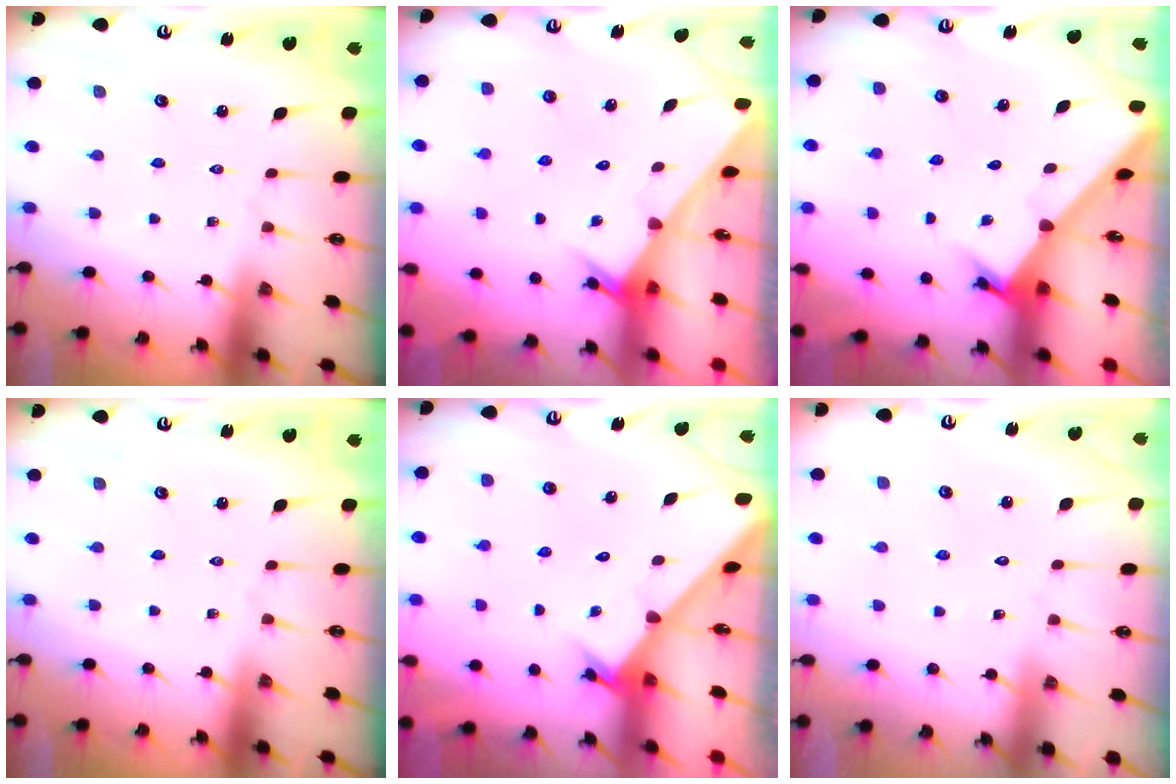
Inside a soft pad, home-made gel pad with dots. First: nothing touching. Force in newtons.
{"total": 2.1, "press": 2.1, "slide": 0.2}
{"total": 2.3, "press": 2.3, "slide": 0.3}
{"total": 0.0}
{"total": 2.4, "press": 2.4, "slide": 0.1}
{"total": 4.2, "press": 4.2, "slide": 0.3}